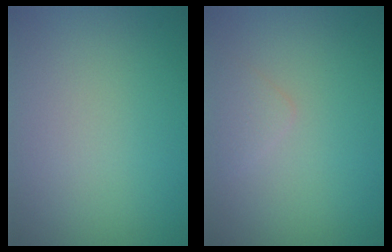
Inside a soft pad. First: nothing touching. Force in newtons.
{"total": 1.1, "press": 1.1, "slide": 0.0}